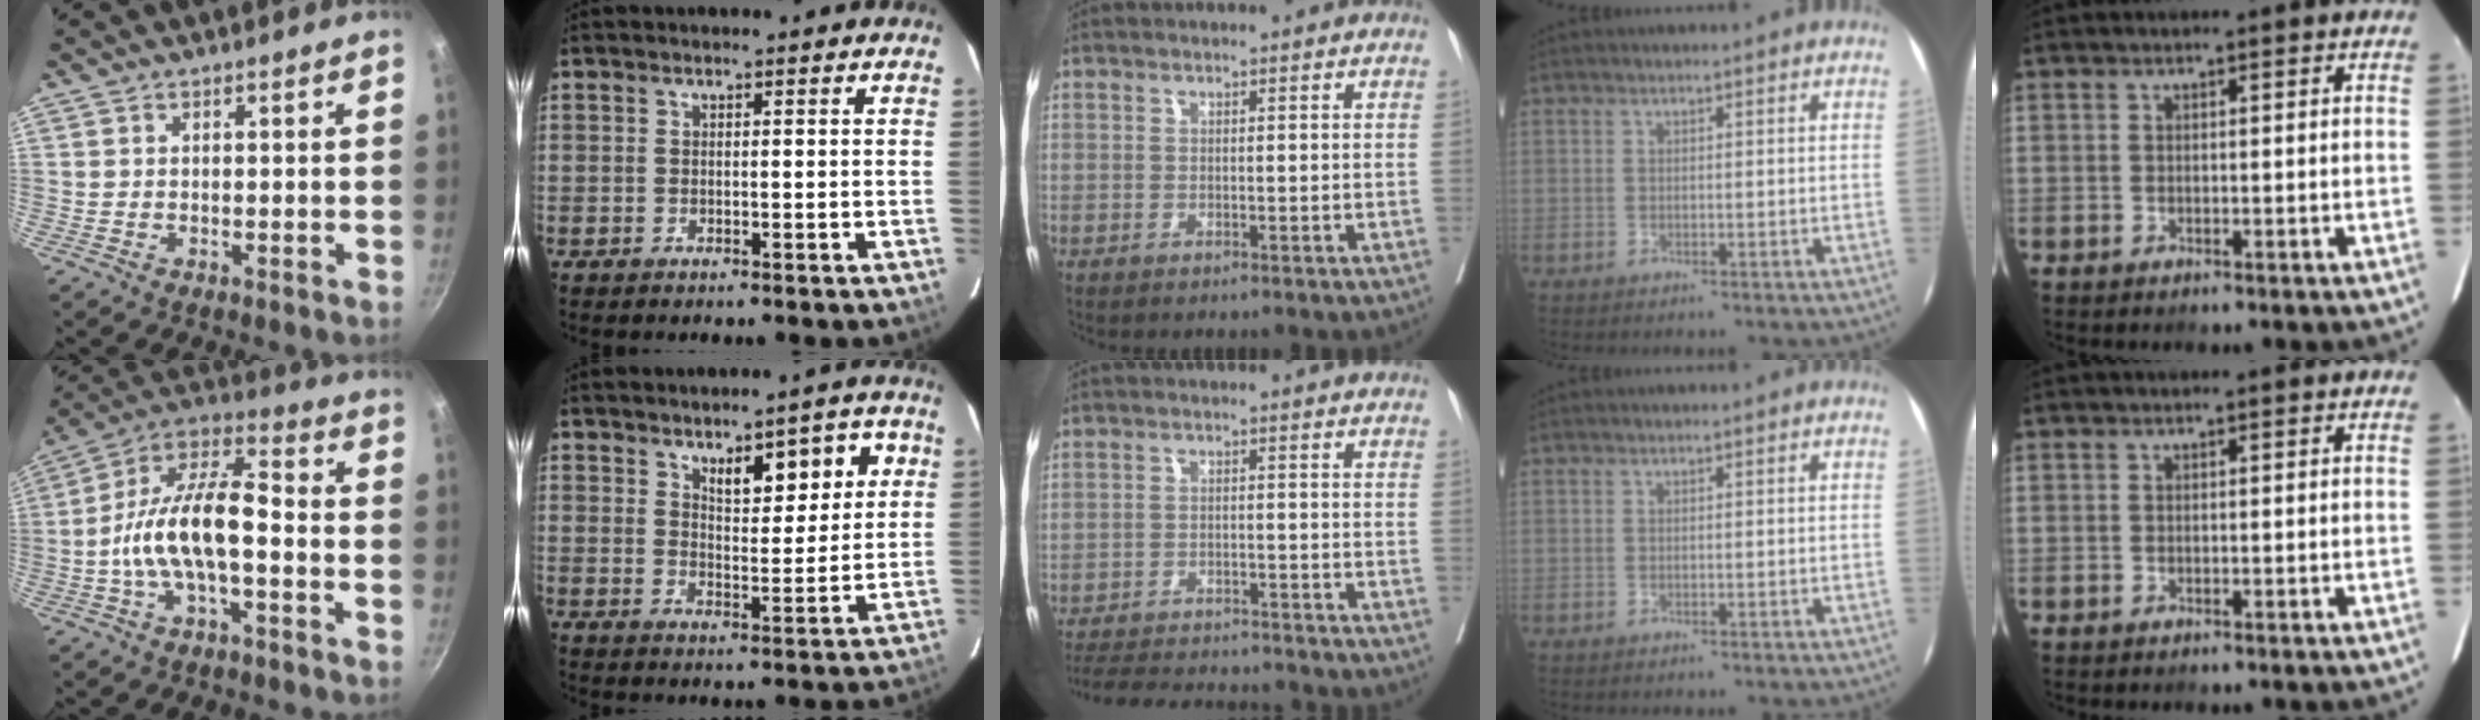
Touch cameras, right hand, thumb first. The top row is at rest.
{"thumb": {"total": 15.3, "force": [-2.7, 6.5, 13.6], "torque": [-0.257, 0.052, -0.055]}, "index": {"total": 8.4, "force": [4.2, 3.0, 6.7], "torque": [-0.090, 0.004, 0.065]}, "middle": {"total": 16.2, "force": [-15.0, 2.5, 5.4], "torque": [-0.112, -0.015, -0.205]}}